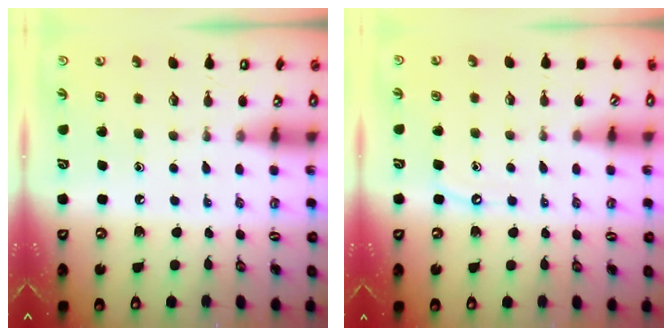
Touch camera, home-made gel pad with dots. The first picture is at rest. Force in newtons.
{"total": 3.6, "press": 3.6, "slide": 0.6}